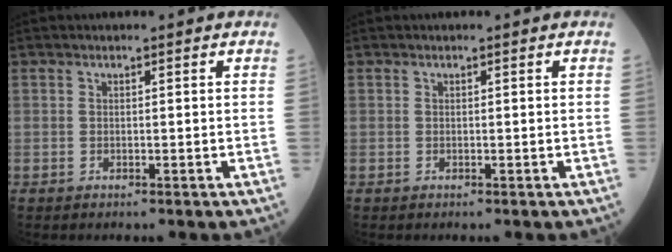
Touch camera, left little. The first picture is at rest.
{"total": 0.0}